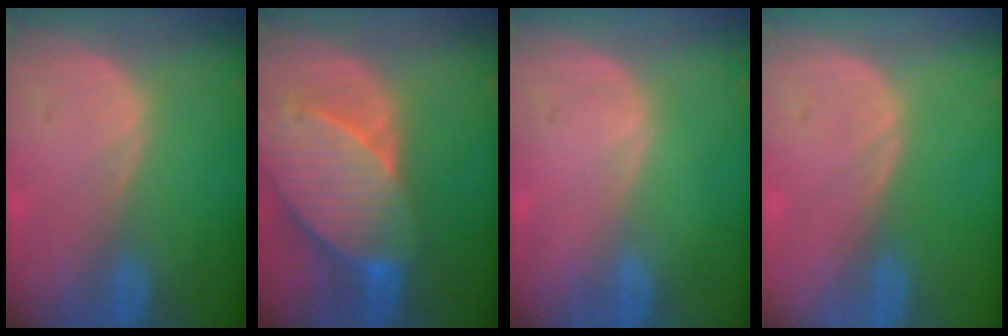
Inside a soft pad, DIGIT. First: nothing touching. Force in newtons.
{"total": 10.4, "press": 9.1, "slide": 5.0}
{"total": 0.0}
{"total": 0.0}